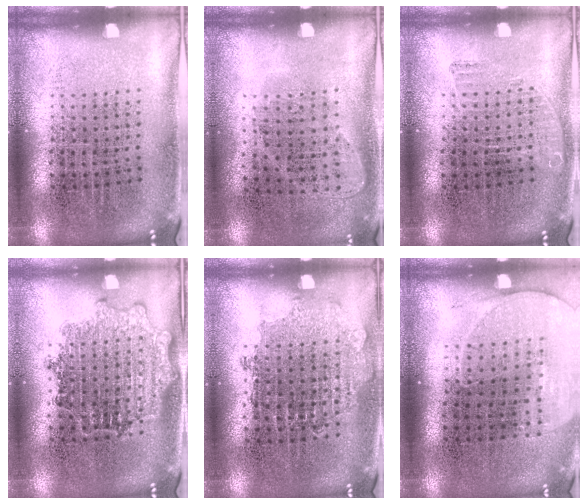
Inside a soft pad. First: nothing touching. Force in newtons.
{"total": 1.0, "press": 0.8, "slide": 0.5}
{"total": 0.8, "press": 0.8, "slide": 0.1}
{"total": 1.4, "press": 1.4, "slide": 0.1}
{"total": 0.8, "press": 0.8, "slide": 0.2}
{"total": 1.4, "press": 1.3, "slide": 0.6}